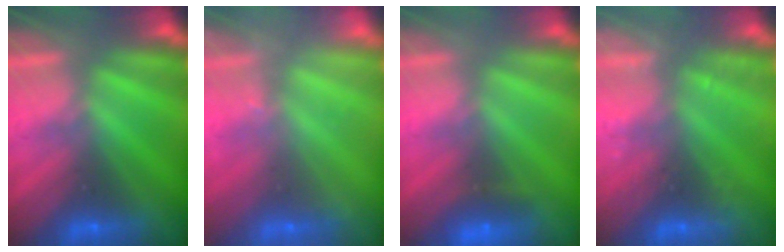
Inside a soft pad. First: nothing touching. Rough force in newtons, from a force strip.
{"total": 2.2}
{"total": 2.3}
{"total": 2.6}